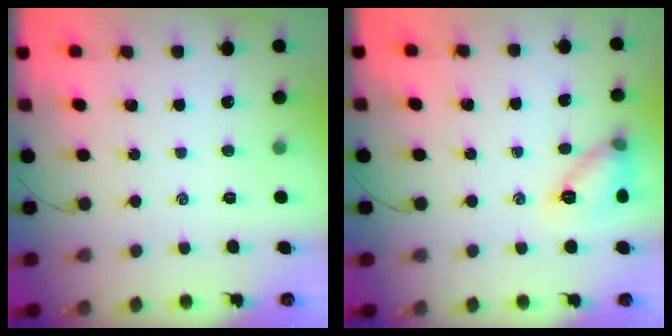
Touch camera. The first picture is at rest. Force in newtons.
{"total": 10.2, "press": 10.1, "slide": 1.4}